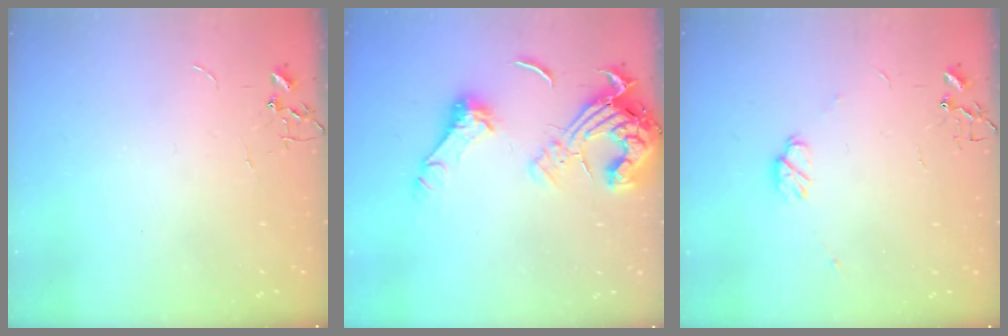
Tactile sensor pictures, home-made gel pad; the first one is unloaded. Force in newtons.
{"total": 17.0, "press": 16.9, "slide": 1.9}
{"total": 6.1, "press": 6.0, "slide": 1.1}